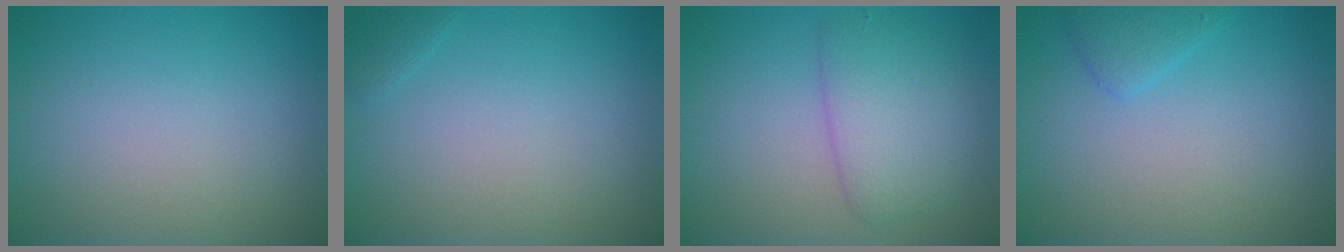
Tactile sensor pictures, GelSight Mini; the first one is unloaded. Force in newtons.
{"total": 0.7, "press": 0.7, "slide": 0.1}
{"total": 4.3, "press": 4.3, "slide": 0.0}
{"total": 1.5, "press": 1.5, "slide": 0.2}